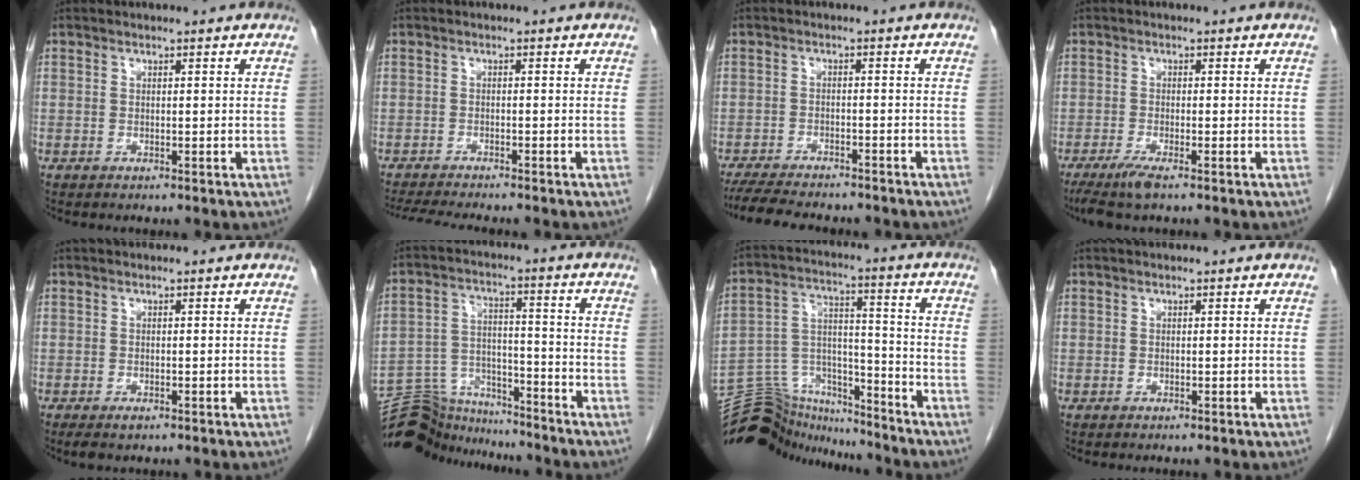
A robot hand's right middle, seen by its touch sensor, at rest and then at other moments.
{"total": 6.9, "force": [-6.2, 0.0, 3.0], "torque": [-0.045, -0.017, -0.098]}
{"total": 11.4, "force": [-10.1, 2.0, 4.9], "torque": [-0.078, -0.016, -0.147]}
{"total": 3.6, "force": [-2.5, 0.1, 2.6], "torque": [-0.053, -0.012, -0.050]}
{"total": 1.4, "force": [-0.8, 0.5, 1.0], "torque": [-0.018, -0.003, -0.010]}
{"total": 12.3, "force": [-12.0, 2.2, 0.6], "torque": [-0.016, 0.036, -0.206]}
{"total": 14.8, "force": [-14.4, 3.4, 1.3], "torque": [-0.031, 0.053, -0.243]}
{"total": 0.0}